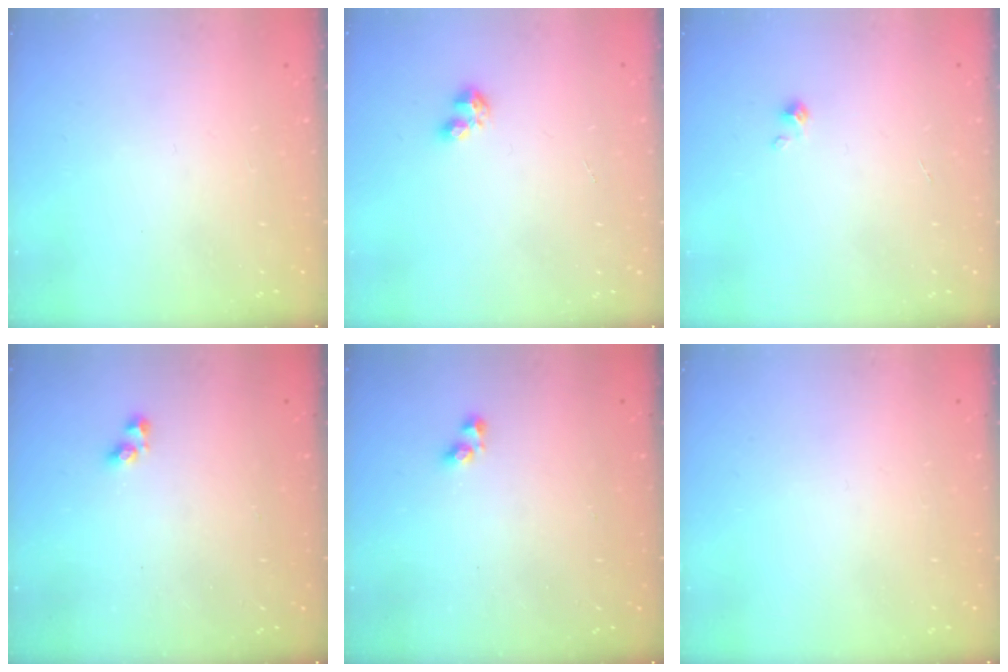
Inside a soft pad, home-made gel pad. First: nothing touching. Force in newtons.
{"total": 3.8, "press": 3.7, "slide": 0.5}
{"total": 0.0}
{"total": 2.9, "press": 2.8, "slide": 0.6}
{"total": 2.9, "press": 2.8, "slide": 0.6}
{"total": 0.0}